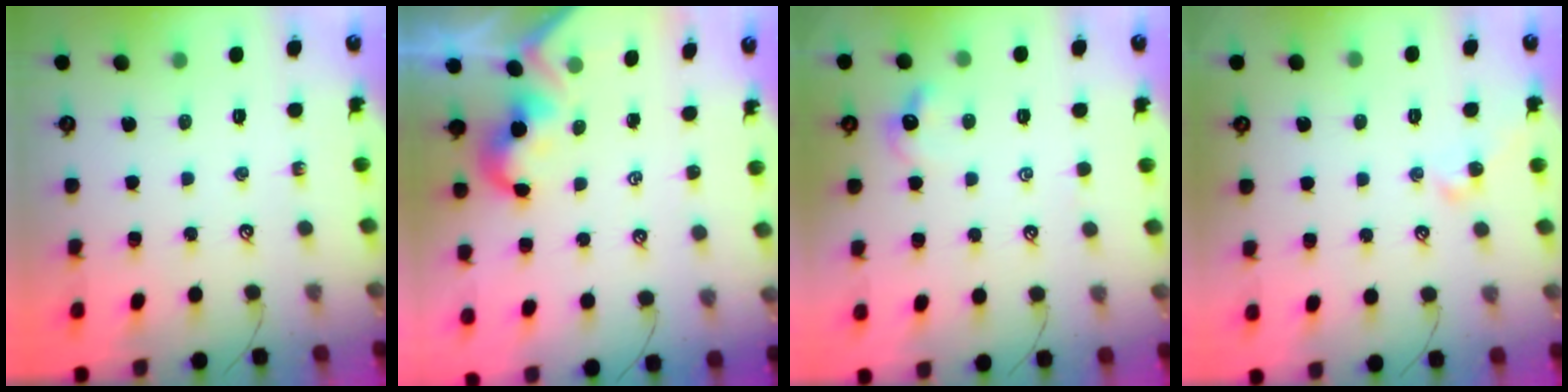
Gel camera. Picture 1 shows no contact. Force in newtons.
{"total": 1.9, "press": 1.9, "slide": 0.5}
{"total": 2.5, "press": 2.4, "slide": 0.6}
{"total": 1.9, "press": 1.8, "slide": 0.5}